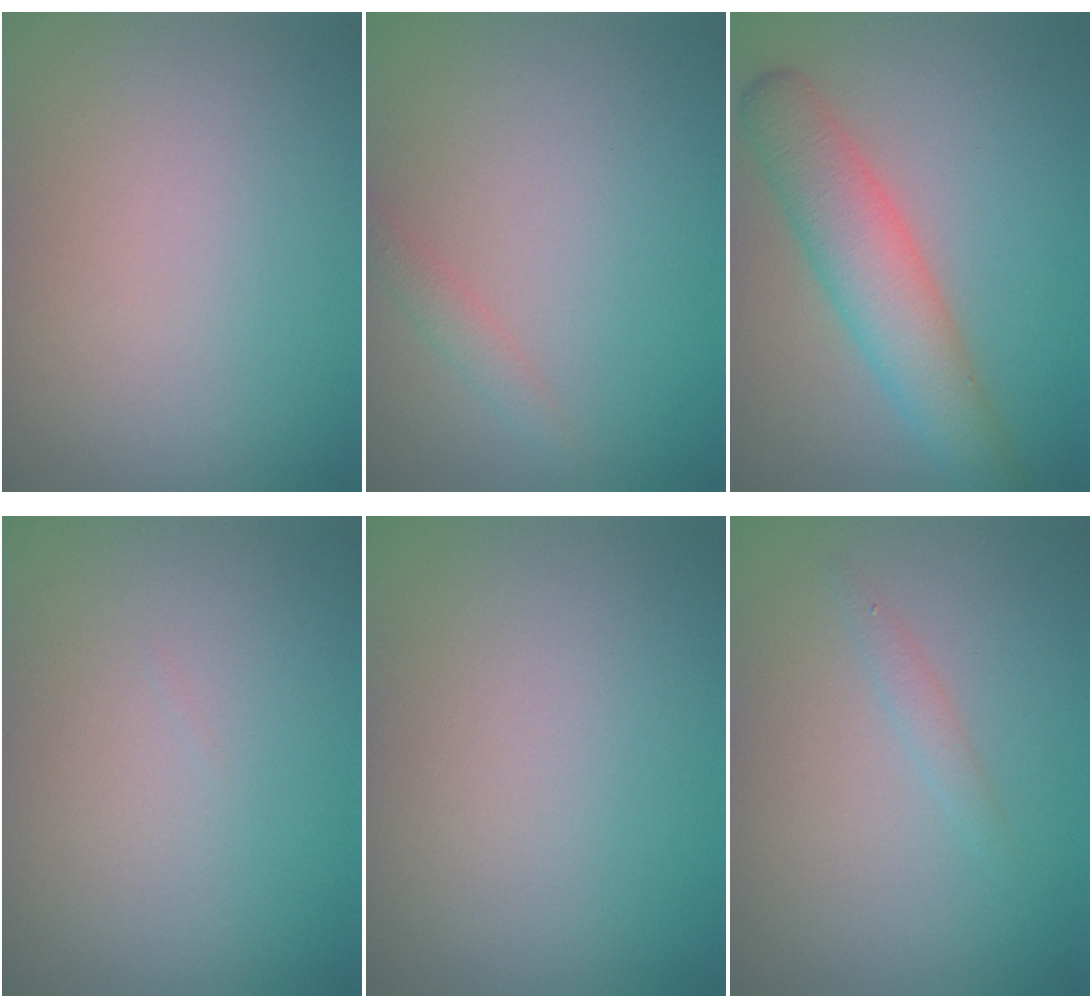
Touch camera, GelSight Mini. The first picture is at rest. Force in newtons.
{"total": 1.2, "press": 1.2, "slide": 0.1}
{"total": 5.5, "press": 5.5, "slide": 0.1}
{"total": 0.0}
{"total": 0.0}
{"total": 0.9, "press": 0.9, "slide": 0.1}